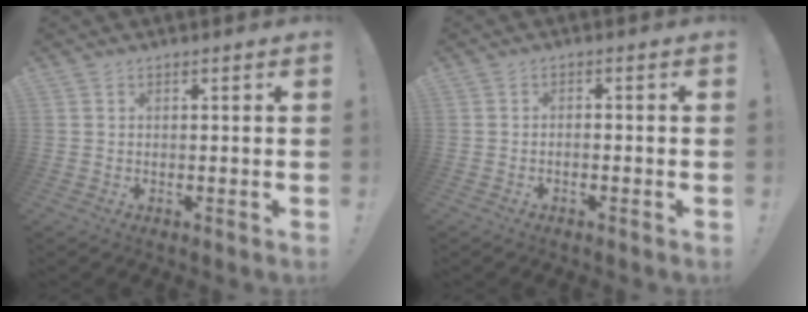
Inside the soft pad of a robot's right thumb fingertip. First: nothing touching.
{"total": 1.4, "force": [-1.1, -0.1, 0.8], "torque": [-0.014, -0.001, -0.019]}